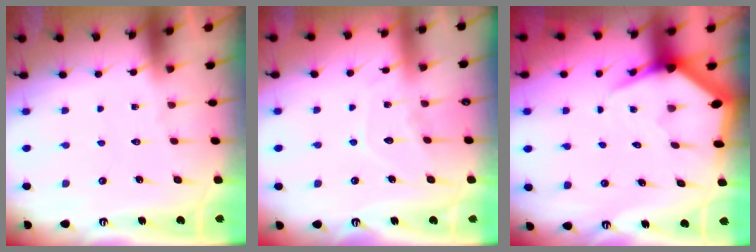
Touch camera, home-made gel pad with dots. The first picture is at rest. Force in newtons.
{"total": 7.3, "press": 7.2, "slide": 0.7}
{"total": 5.3, "press": 5.3, "slide": 0.7}